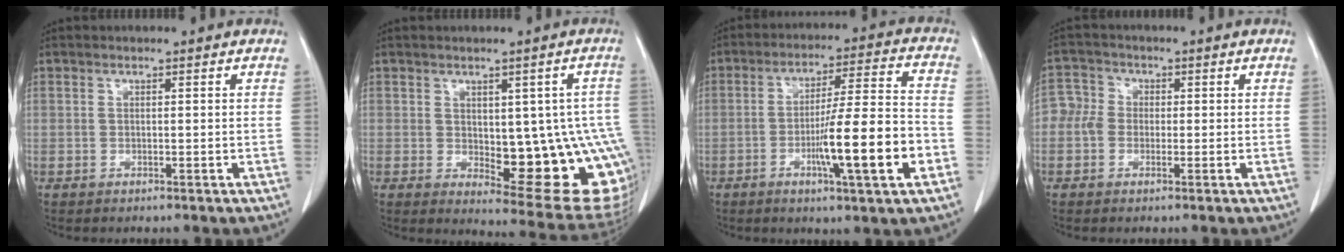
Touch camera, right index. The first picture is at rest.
{"total": 15.9, "force": [-2.2, 5.9, 14.6], "torque": [-0.119, 0.010, -0.003]}
{"total": 13.9, "force": [-4.5, 0.4, 13.2], "torque": [-0.211, -0.001, -0.071]}
{"total": 3.8, "force": [-0.5, 3.4, 1.4], "torque": [-0.024, 0.017, -0.017]}